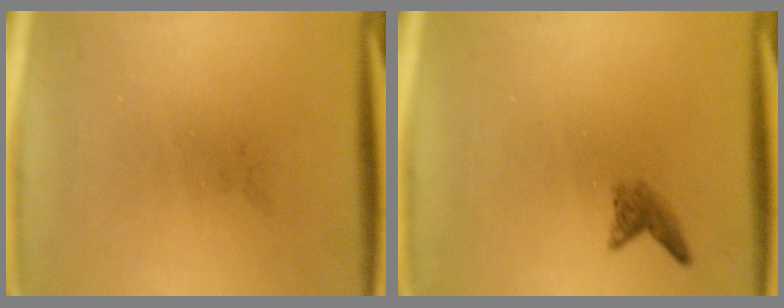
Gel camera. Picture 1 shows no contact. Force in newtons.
{"total": 1.5}